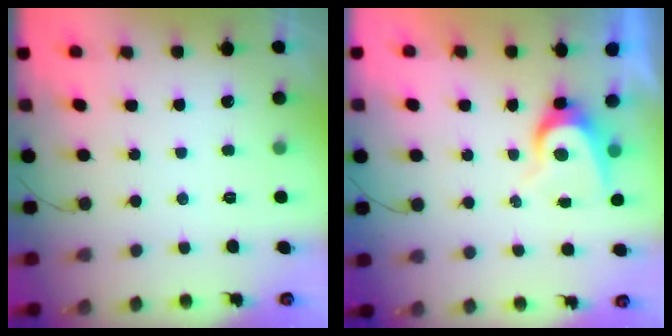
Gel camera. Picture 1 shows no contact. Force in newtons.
{"total": 6.6, "press": 6.6, "slide": 0.5}